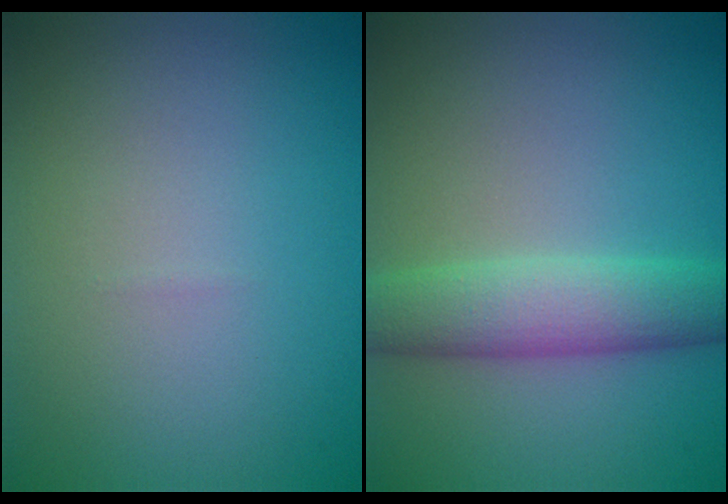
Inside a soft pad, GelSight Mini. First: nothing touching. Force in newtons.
{"total": 4.8, "press": 4.8, "slide": 0.1}